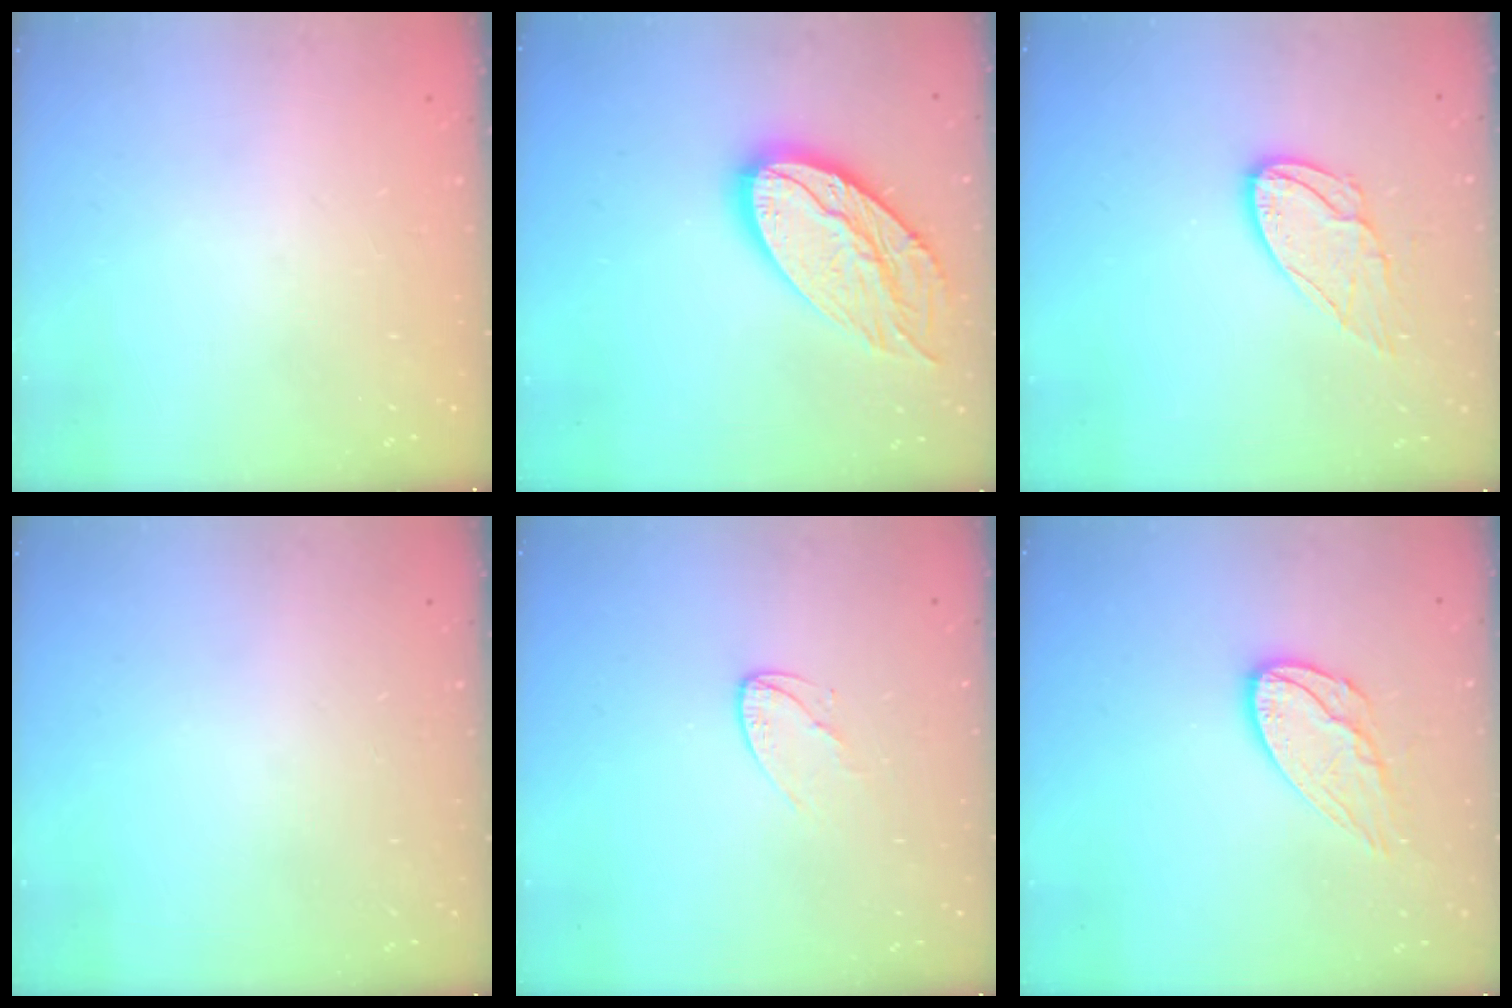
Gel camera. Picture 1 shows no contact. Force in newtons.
{"total": 18.7, "press": 18.7, "slide": 1.6}
{"total": 9.8, "press": 9.8, "slide": 0.4}
{"total": 0.0}
{"total": 5.3, "press": 5.3, "slide": 0.5}
{"total": 10.3, "press": 10.3, "slide": 0.4}